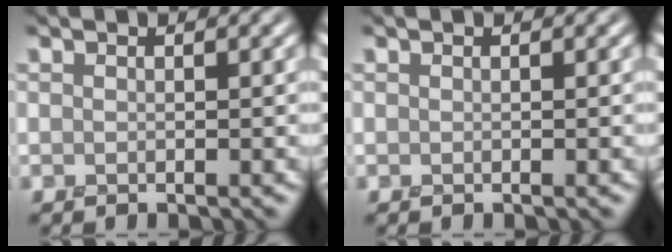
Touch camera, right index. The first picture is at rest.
{"total": 0.0}